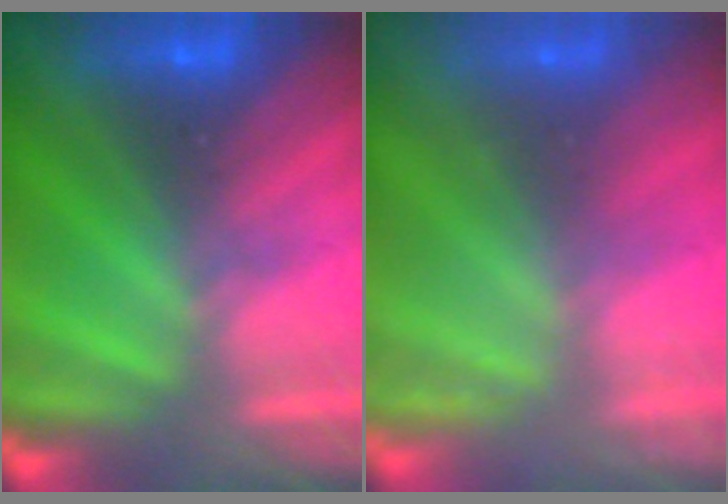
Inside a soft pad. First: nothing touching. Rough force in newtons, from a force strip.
{"total": 2.2}